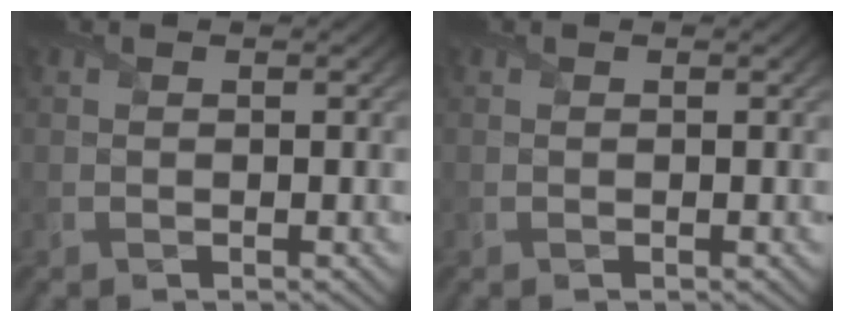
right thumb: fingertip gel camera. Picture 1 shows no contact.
{"total": 0.0}